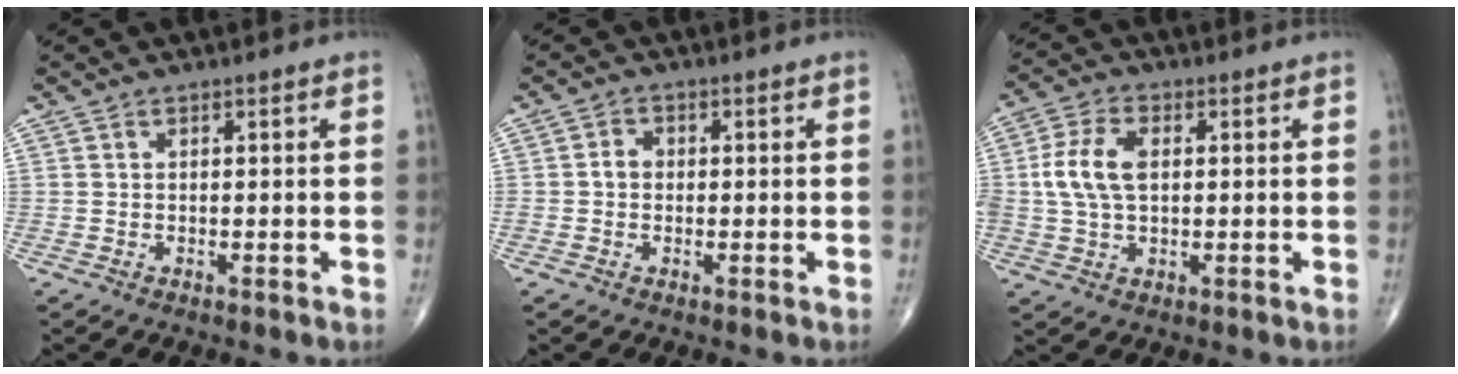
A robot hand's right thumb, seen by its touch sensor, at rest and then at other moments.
{"total": 2.4, "force": [-0.2, 2.0, 1.2], "torque": [-0.010, 0.008, -0.006]}
{"total": 8.4, "force": [1.0, 5.0, 6.7], "torque": [-0.142, 0.010, 0.019]}